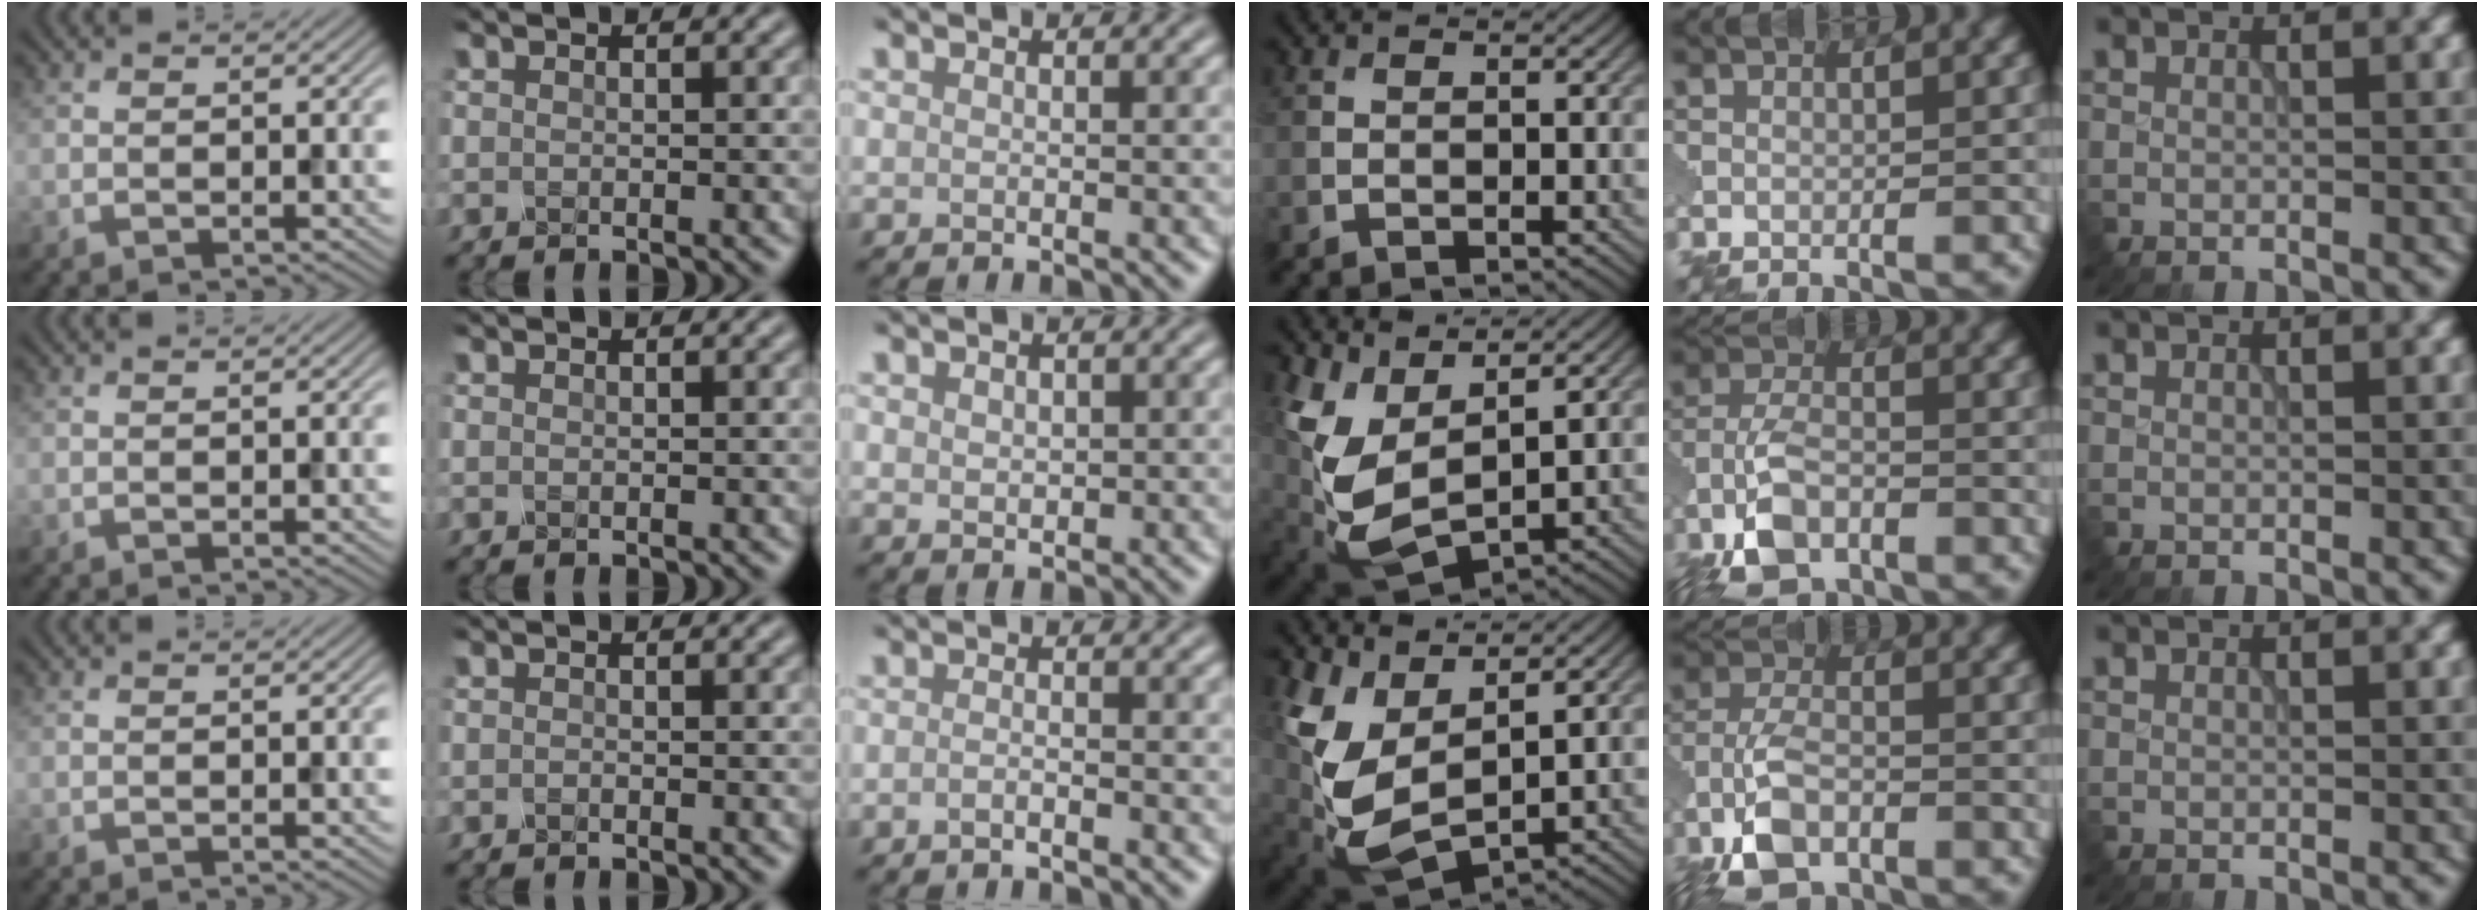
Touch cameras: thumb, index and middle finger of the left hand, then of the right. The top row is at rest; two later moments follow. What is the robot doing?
{"motion": "insert", "object": "pin"}